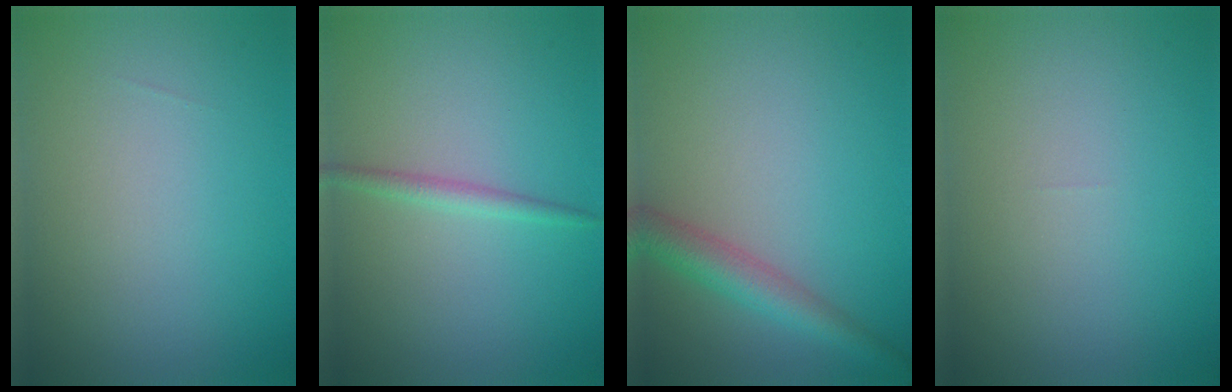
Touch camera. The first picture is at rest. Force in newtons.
{"total": 1.4, "press": 1.4, "slide": 0.1}
{"total": 3.4, "press": 3.4, "slide": 0.1}
{"total": 0.0}